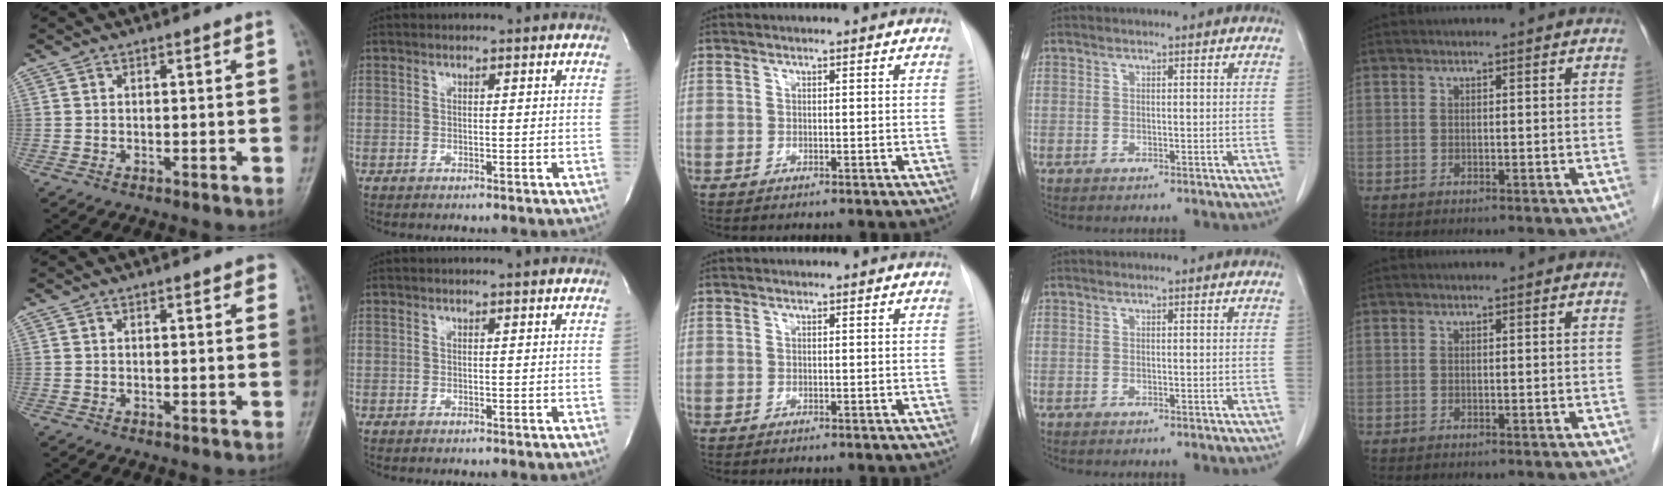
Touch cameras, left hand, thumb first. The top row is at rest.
{"thumb": {"total": 2.7, "force": [1.9, 1.0, 1.7], "torque": [-0.007, -0.002, 0.020]}}